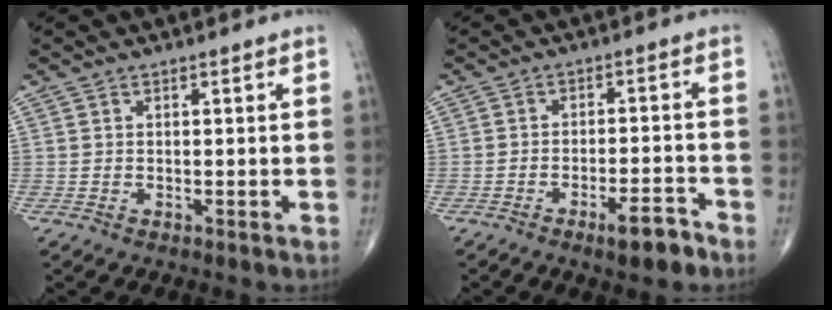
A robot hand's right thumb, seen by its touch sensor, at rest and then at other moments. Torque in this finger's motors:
{"motor_torque": [0.56, 0.52, -0.04, -0.15, 0.14]}